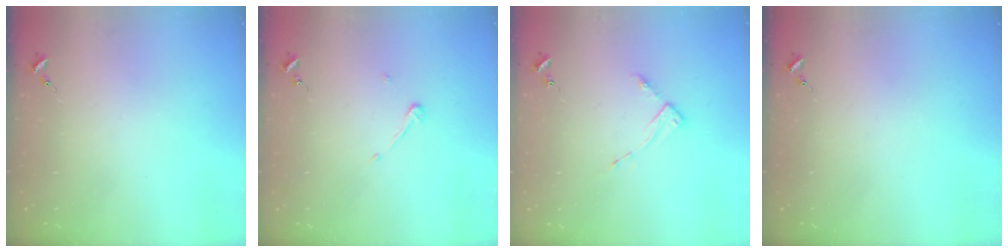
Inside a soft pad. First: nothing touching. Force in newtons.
{"total": 3.9, "press": 3.9, "slide": 0.3}
{"total": 2.8, "press": 2.8, "slide": 0.4}
{"total": 0.0}